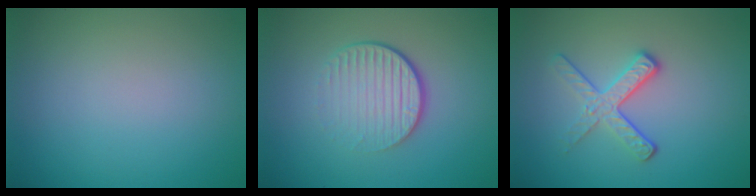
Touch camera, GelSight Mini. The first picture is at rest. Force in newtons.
{"total": 4.4, "press": 2.7, "slide": 3.5}
{"total": 3.2, "press": 2.4, "slide": 2.1}